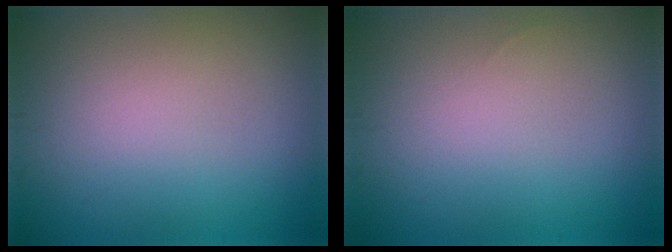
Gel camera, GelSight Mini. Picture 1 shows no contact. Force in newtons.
{"total": 0.0}